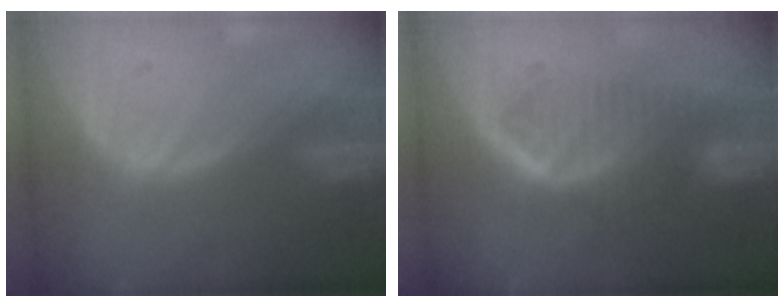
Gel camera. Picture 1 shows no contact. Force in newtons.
{"total": 6.6, "press": 5.9, "slide": 2.9}